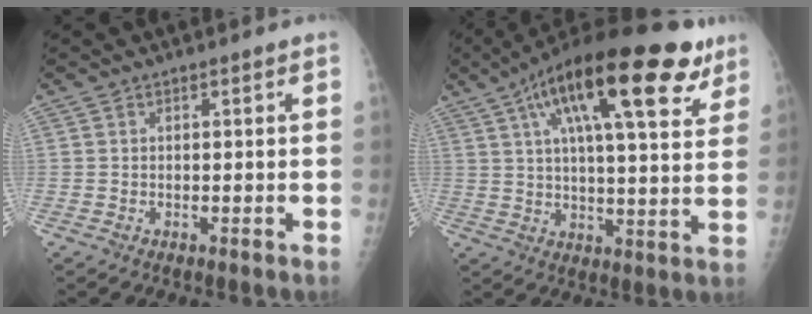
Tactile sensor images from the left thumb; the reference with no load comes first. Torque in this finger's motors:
{"motor_torque": [0.43, 0.52, 1.84, -0.93, 0.39]}